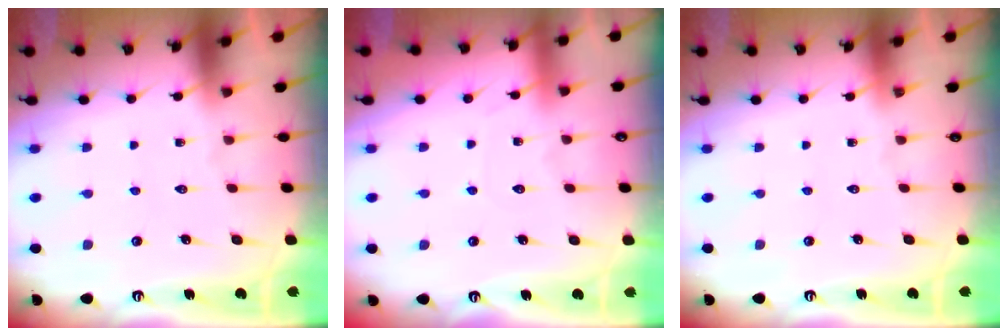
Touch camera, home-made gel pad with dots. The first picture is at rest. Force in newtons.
{"total": 2.9, "press": 2.9, "slide": 0.4}
{"total": 0.0}